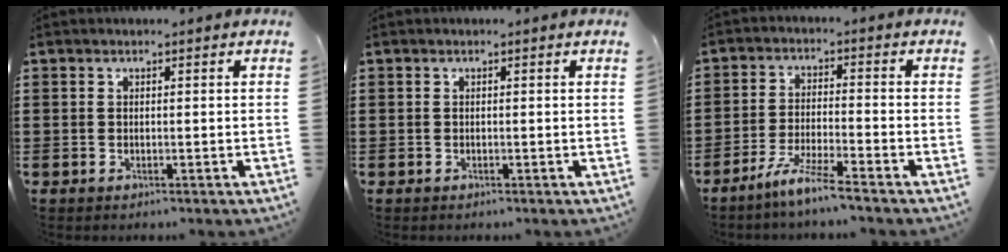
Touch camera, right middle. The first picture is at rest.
{"total": 0.0}
{"total": 5.6, "force": [-4.7, -0.4, 2.9], "torque": [-0.066, -0.015, -0.093]}